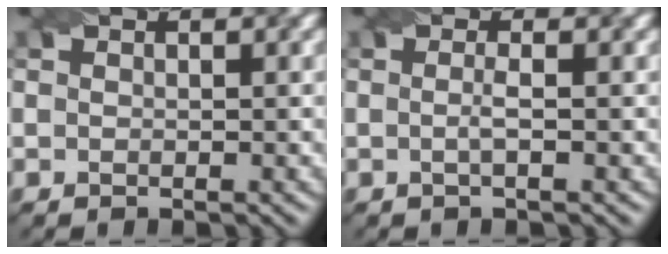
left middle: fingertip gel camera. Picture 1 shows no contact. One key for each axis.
{"total": 1.3, "fx": -0.2, "fy": 0.2, "fz": 1.3, "tx": -0.025, "ty": -0.001, "tz": -0.006}